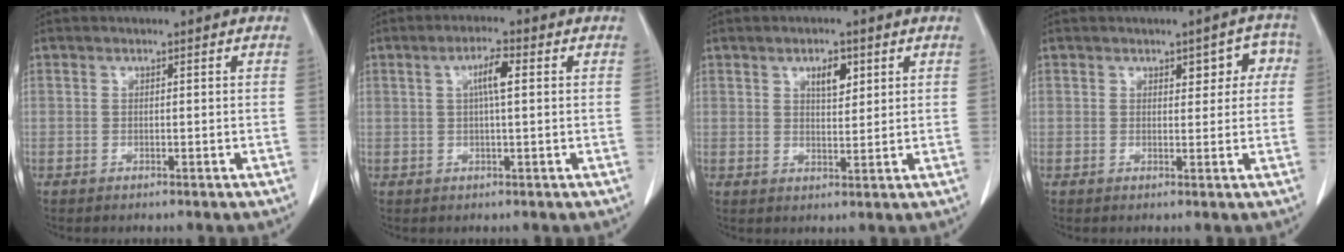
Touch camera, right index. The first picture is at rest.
{"total": 3.8, "force": [0.8, 0.3, 3.7], "torque": [-0.067, 0.006, 0.013]}
{"total": 3.9, "force": [1.9, 1.6, 3.0], "torque": [-0.048, -0.002, 0.032]}
{"total": 4.2, "force": [1.3, 2.2, 3.3], "torque": [-0.026, 0.020, 0.016]}